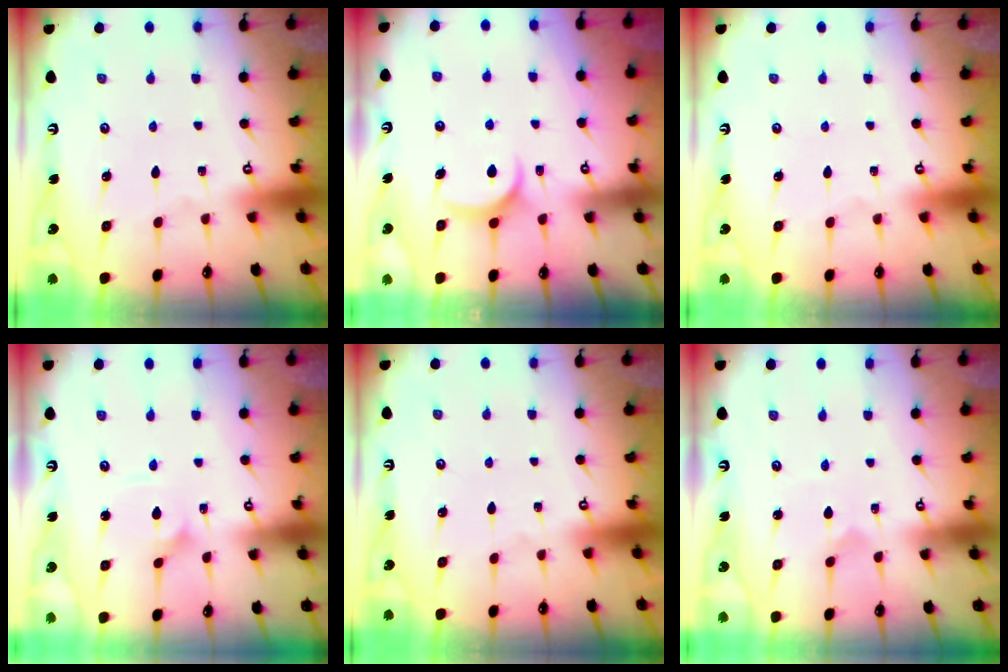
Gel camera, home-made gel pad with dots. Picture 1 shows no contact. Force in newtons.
{"total": 6.6, "press": 6.6, "slide": 0.3}
{"total": 0.0}
{"total": 2.1, "press": 2.1, "slide": 0.1}
{"total": 0.0}
{"total": 0.9, "press": 0.9, "slide": 0.1}